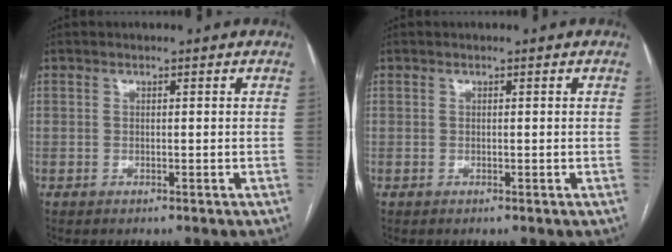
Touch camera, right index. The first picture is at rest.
{"total": 0.0}